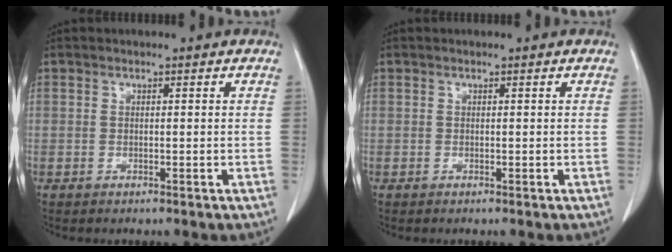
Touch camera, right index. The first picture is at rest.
{"total": 0.0}